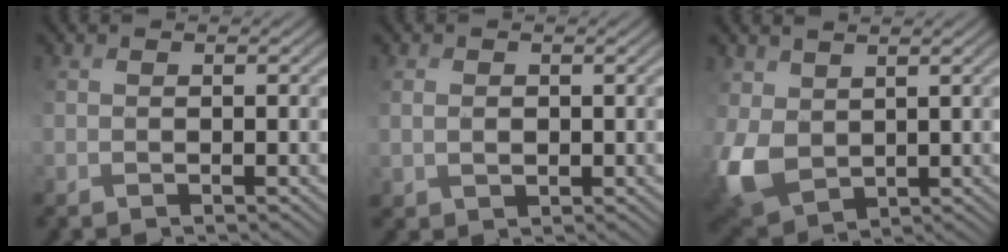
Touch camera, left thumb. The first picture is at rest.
{"total": 1.2, "force": [0.9, 0.8, -0.1], "torque": [0.003, 0.004, 0.019]}
{"total": 6.5, "force": [1.7, 5.1, 3.6], "torque": [-0.114, -0.006, 0.038]}